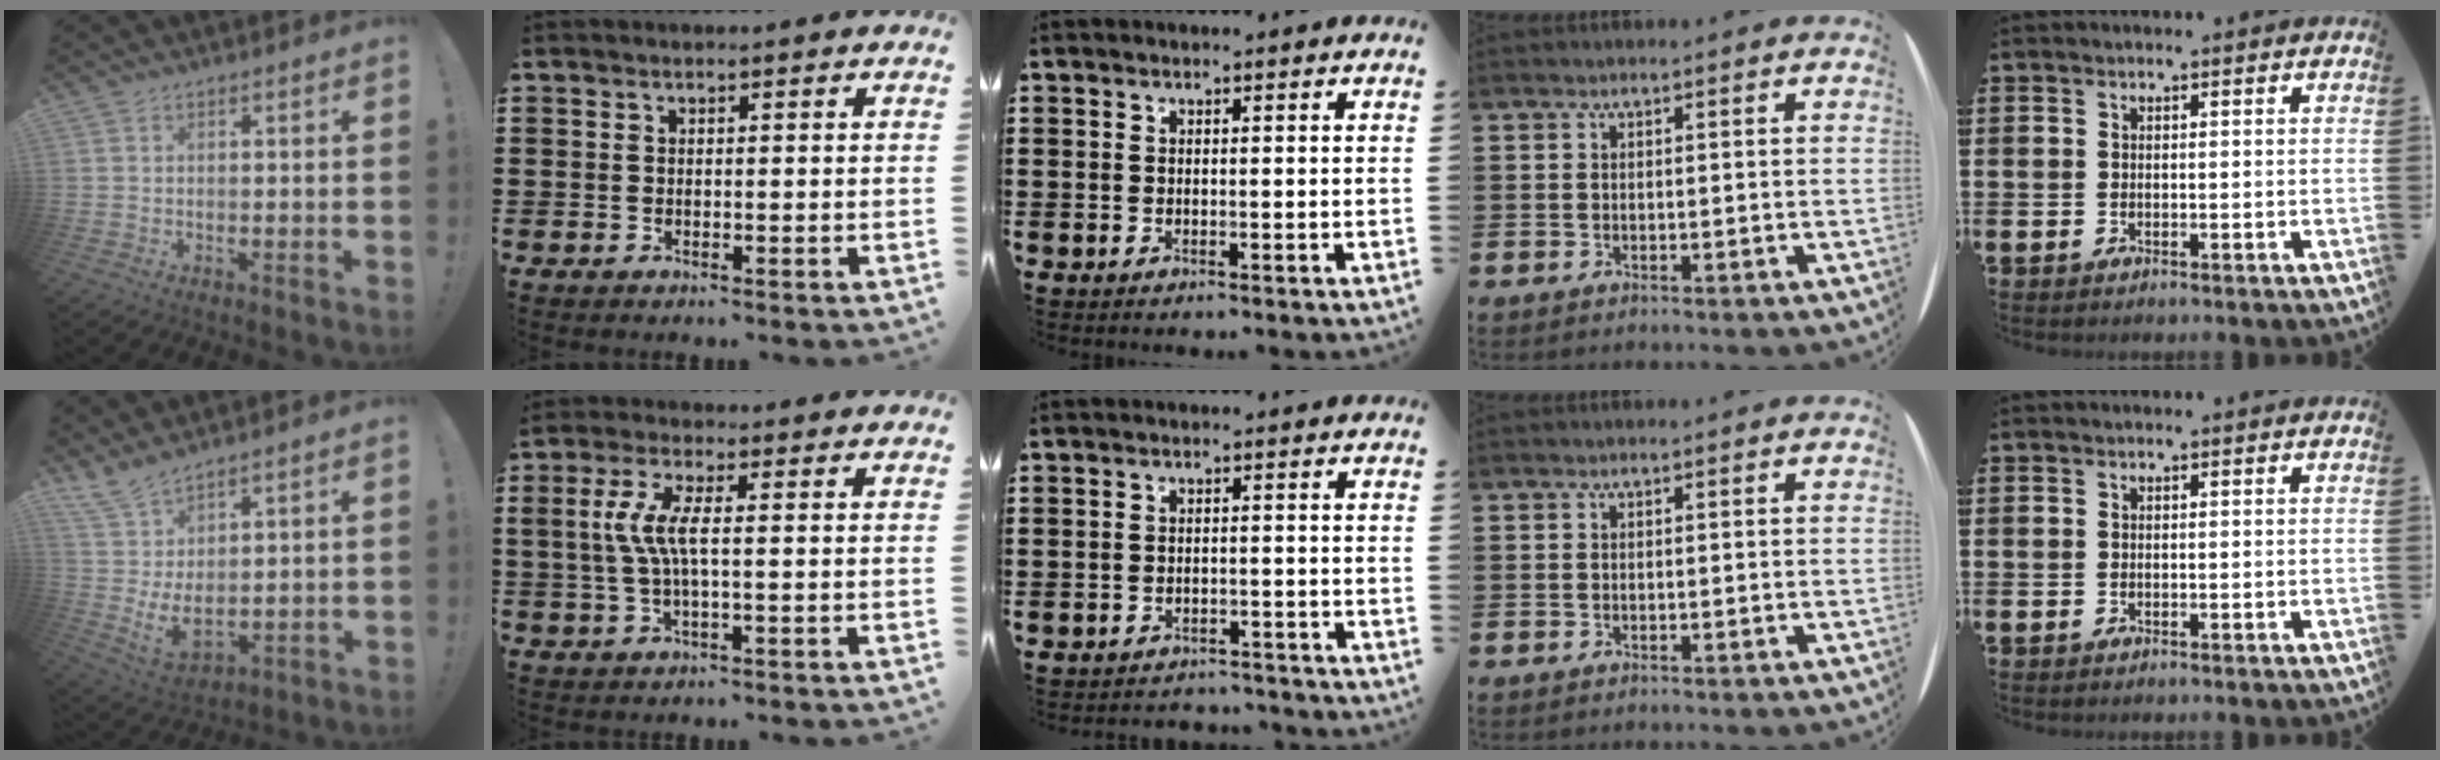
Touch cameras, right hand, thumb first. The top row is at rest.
{"thumb": {"total": 8.2, "force": [4.2, 3.1, 6.3], "torque": [-0.126, -0.042, 0.085]}, "index": {"total": 5.9, "force": [0.1, 1.2, 5.8], "torque": [-0.136, -0.009, -0.011]}, "middle": {"total": 2.0, "force": [-2.0, 0.2, -0.1], "torque": [-0.007, -0.001, -0.043]}}